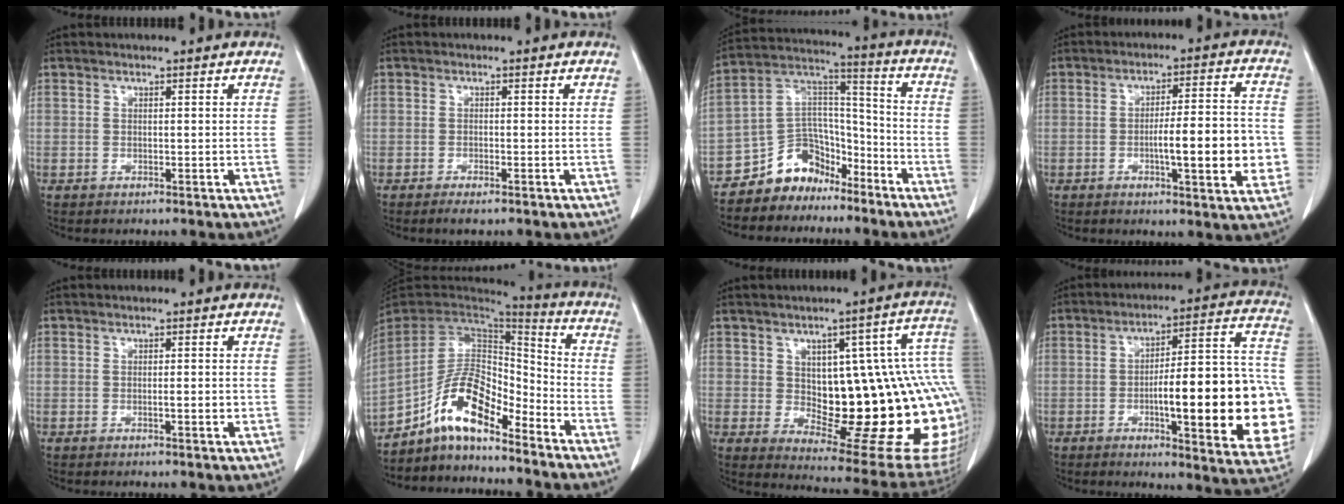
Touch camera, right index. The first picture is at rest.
{"total": 1.8, "force": [-1.2, 0.4, 1.2], "torque": [-0.022, -0.003, -0.017]}
{"total": 10.6, "force": [-8.1, 6.7, 1.8], "torque": [-0.033, 0.074, -0.141]}
{"total": 12.0, "force": [-2.4, 1.8, 11.6], "torque": [-0.167, 0.007, -0.034]}
{"total": 1.9, "force": [-0.3, 0.3, 1.8], "torque": [-0.031, -0.001, -0.005]}
{"total": 11.9, "force": [-8.4, 4.4, 7.2], "torque": [-0.137, 0.034, -0.152]}
{"total": 24.9, "force": [-1.1, 7.8, 23.7], "torque": [-0.217, 0.023, 0.009]}
{"total": 23.7, "force": [-4.6, 4.5, 22.8], "torque": [-0.232, 0.025, -0.050]}